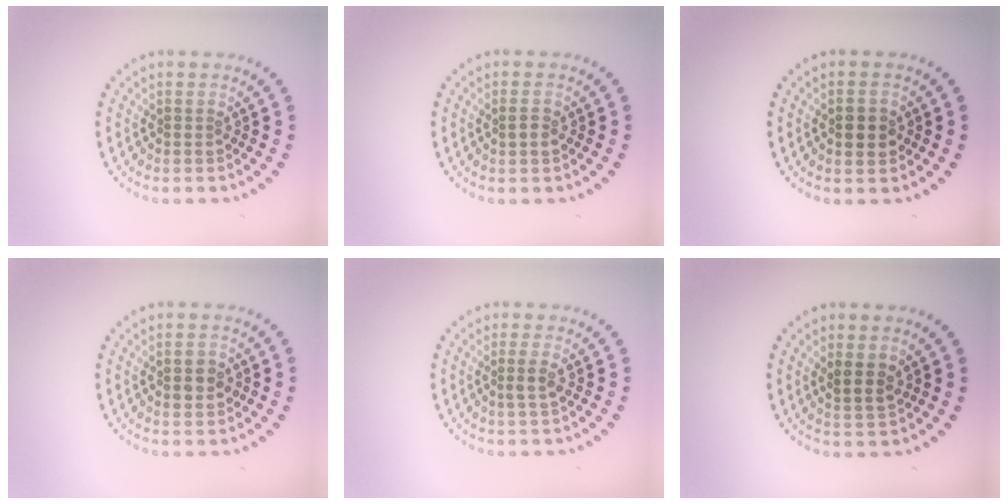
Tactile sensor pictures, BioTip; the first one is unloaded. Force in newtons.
{"total": 1.2, "press": 1.2, "slide": 0.2}
{"total": 2.4, "press": 2.4, "slide": 0.1}
{"total": 2.1, "press": 2.1, "slide": 0.2}
{"total": 1.5, "press": 1.2, "slide": 0.9}
{"total": 2.1, "press": 2.0, "slide": 0.7}